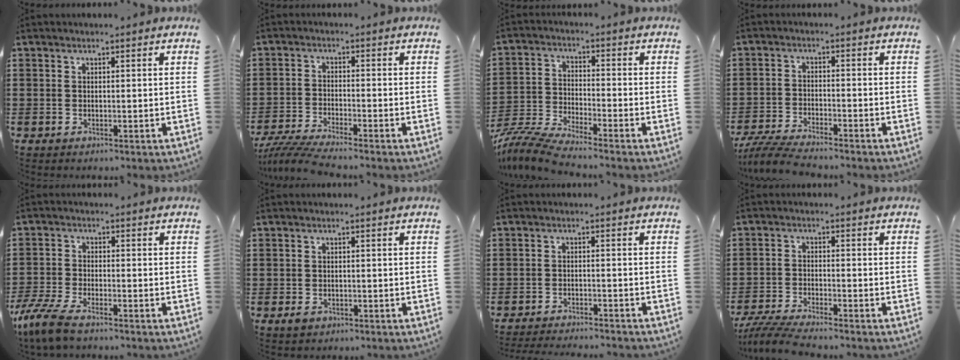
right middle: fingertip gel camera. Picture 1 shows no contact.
{"total": 4.4, "force": [-4.1, -0.2, 1.5], "torque": [-0.047, -0.016, -0.086]}
{"total": 6.3, "force": [-5.9, 0.2, 2.1], "torque": [-0.058, -0.010, -0.120]}
{"total": 5.0, "force": [-4.7, 0.2, 1.6], "torque": [-0.047, -0.011, -0.096]}
{"total": 5.5, "force": [-4.2, 1.6, 3.1], "torque": [-0.085, -0.010, -0.087]}
{"total": 1.2, "force": [-0.8, 0.7, 0.5], "torque": [-0.013, -0.001, -0.016]}
{"total": 2.6, "force": [-2.6, -0.1, 0.1], "torque": [-0.006, -0.002, -0.055]}
{"total": 4.7, "force": [-4.4, 0.1, 1.6], "torque": [-0.048, -0.015, -0.090]}